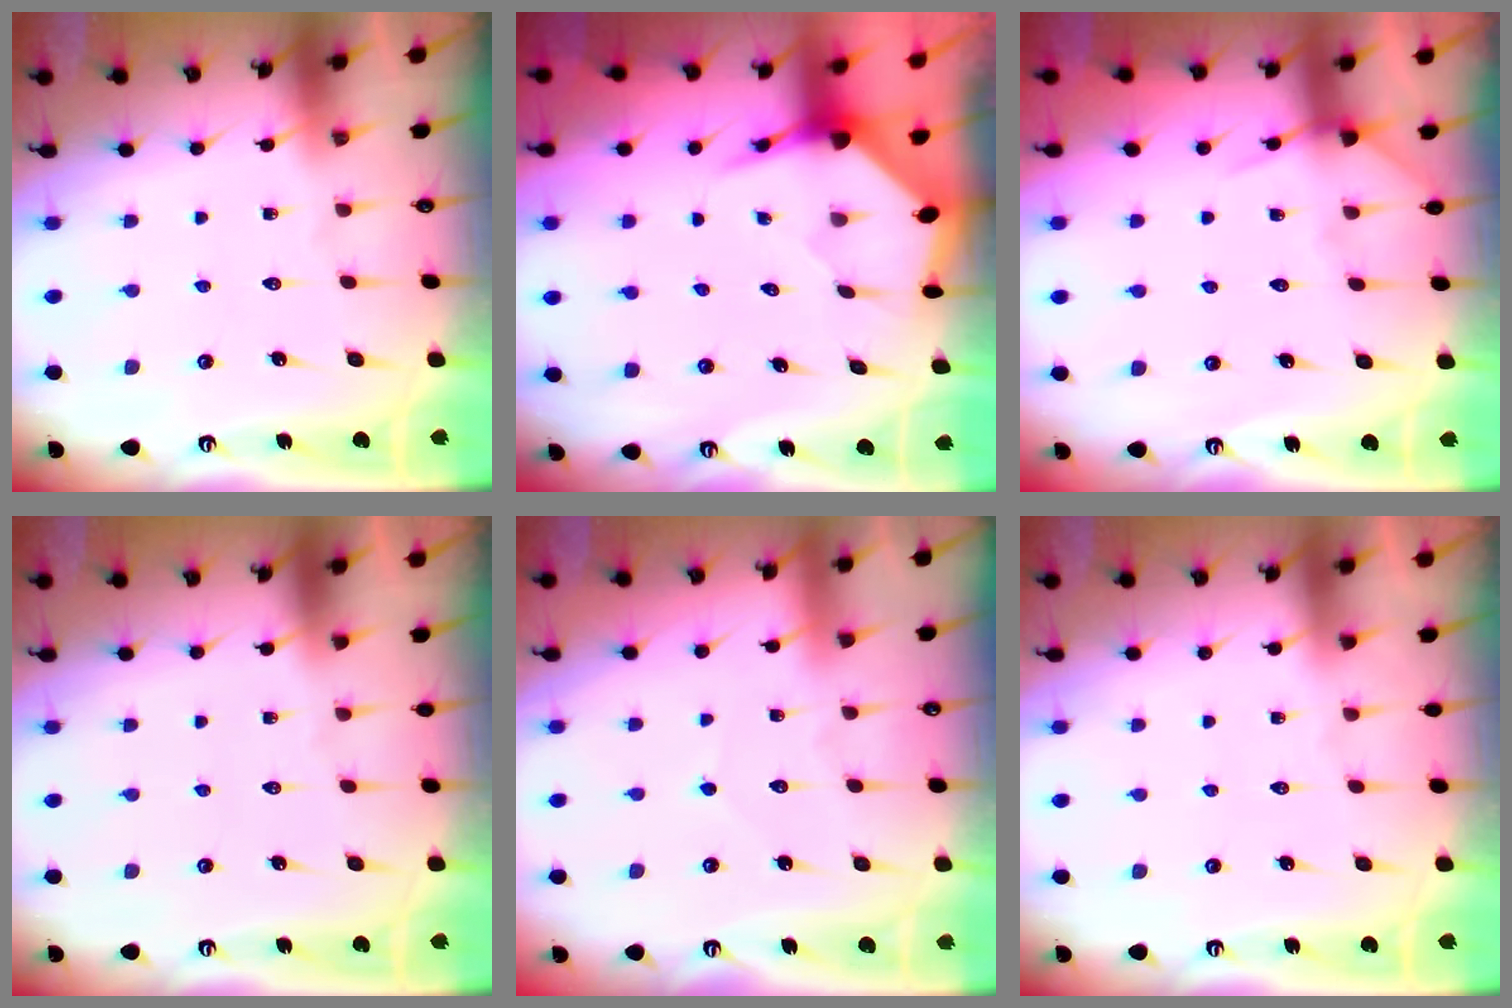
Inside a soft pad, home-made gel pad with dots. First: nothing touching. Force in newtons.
{"total": 3.7, "press": 3.6, "slide": 0.4}
{"total": 5.7, "press": 5.7, "slide": 0.8}
{"total": 0.0}
{"total": 2.8, "press": 2.8, "slide": 0.3}
{"total": 0.0}